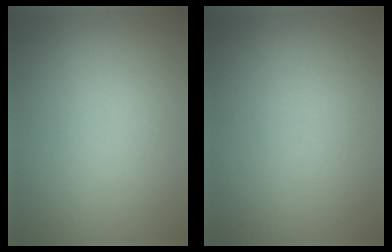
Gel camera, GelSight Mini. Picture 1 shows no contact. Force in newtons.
{"total": 0.0}